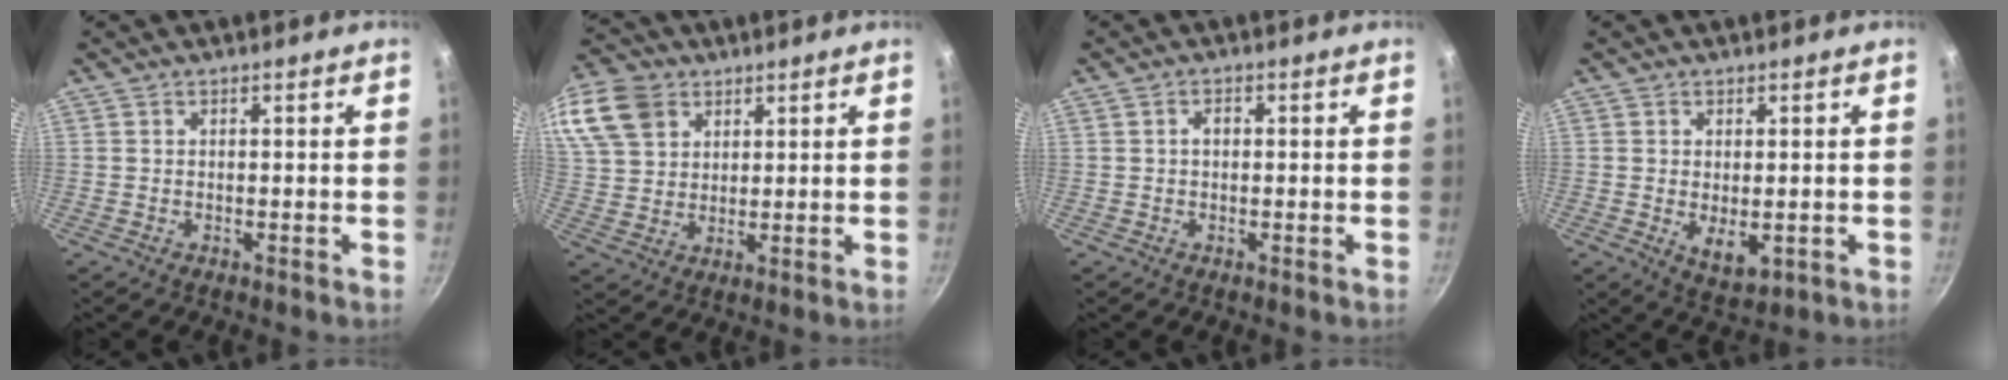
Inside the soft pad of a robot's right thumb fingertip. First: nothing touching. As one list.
[{"total": 16.2, "force": [8.0, 11.7, 7.8], "torque": [-0.167, 0.008, 0.157]}, {"total": 1.4, "force": [0.0, 0.9, 1.0], "torque": [-0.015, 0.006, -0.001]}, {"total": 5.2, "force": [-0.5, 2.9, 4.3], "torque": [-0.064, -0.014, 0.002]}]